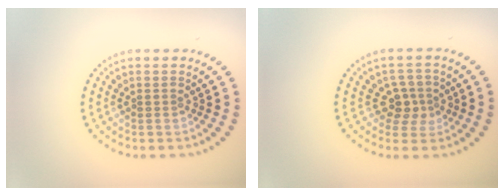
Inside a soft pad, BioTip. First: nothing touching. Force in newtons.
{"total": 2.4, "press": 2.2, "slide": 1.0}